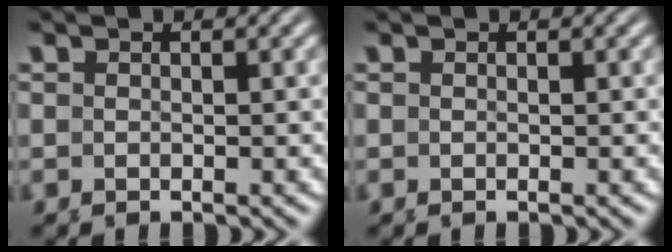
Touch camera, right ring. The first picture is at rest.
{"total": 0.0}